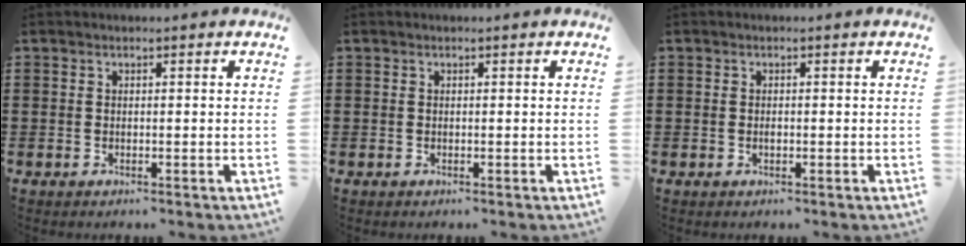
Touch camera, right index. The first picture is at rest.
{"total": 0.0}
{"total": 0.8, "force": [-0.2, 0.4, 0.7], "torque": [-0.015, -0.002, -0.003]}